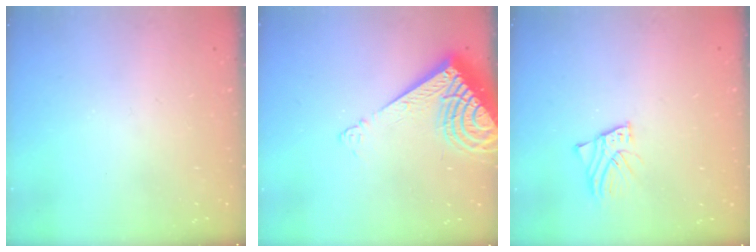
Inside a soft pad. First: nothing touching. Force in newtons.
{"total": 10.7, "press": 10.6, "slide": 1.5}
{"total": 2.7, "press": 2.7, "slide": 0.2}